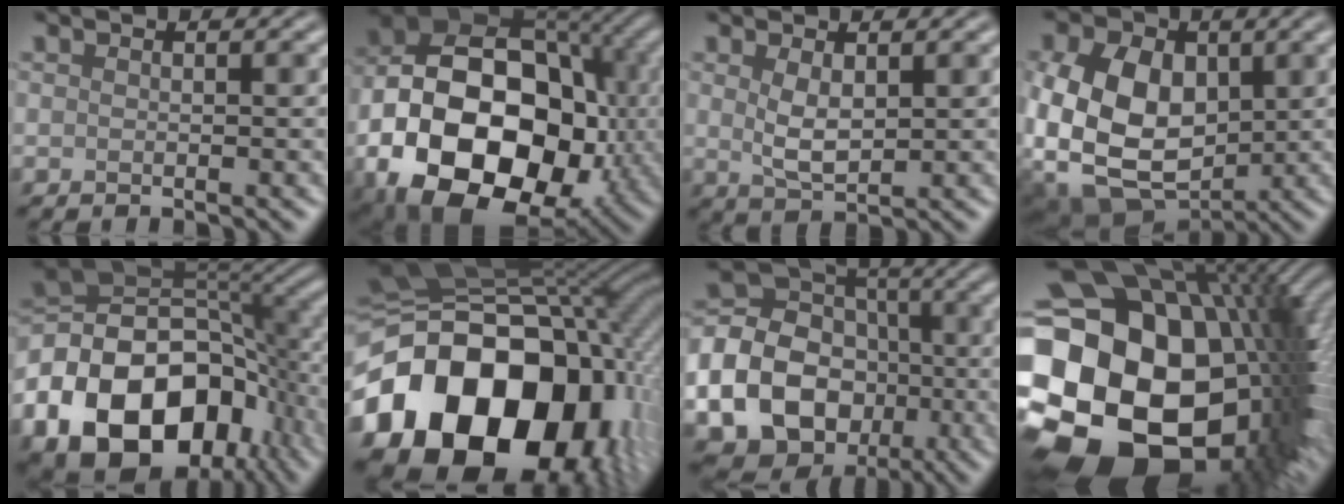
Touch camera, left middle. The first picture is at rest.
{"total": 19.5, "force": [-5.0, 13.3, 13.3], "torque": [-0.238, -0.020, -0.087]}
{"total": 2.8, "force": [0.8, 1.4, 2.3], "torque": [-0.054, -0.003, 0.019]}
{"total": 13.8, "force": [0.1, 10.6, 8.7], "torque": [-0.174, -0.007, -0.010]}
{"total": 17.3, "force": [-6.6, 11.8, 10.8], "torque": [-0.207, -0.024, -0.110]}
{"total": 20.2, "force": [-6.1, 14.6, 12.6], "torque": [-0.255, -0.015, -0.105]}
{"total": 22.0, "force": [-6.8, 19.4, 7.9], "torque": [-0.207, -0.036, -0.135]}
{"total": 23.2, "force": [-2.7, 16.4, 16.2], "torque": [-0.296, -0.053, -0.039]}